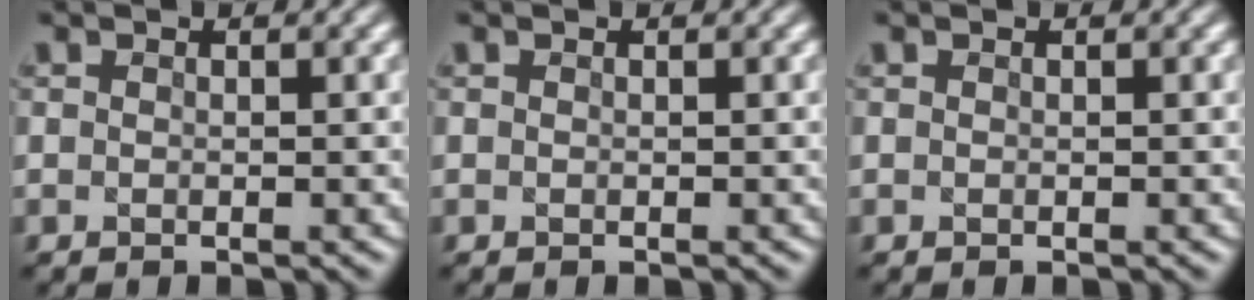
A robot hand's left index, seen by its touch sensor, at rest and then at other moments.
{"total": 0.0}
{"total": 0.0}